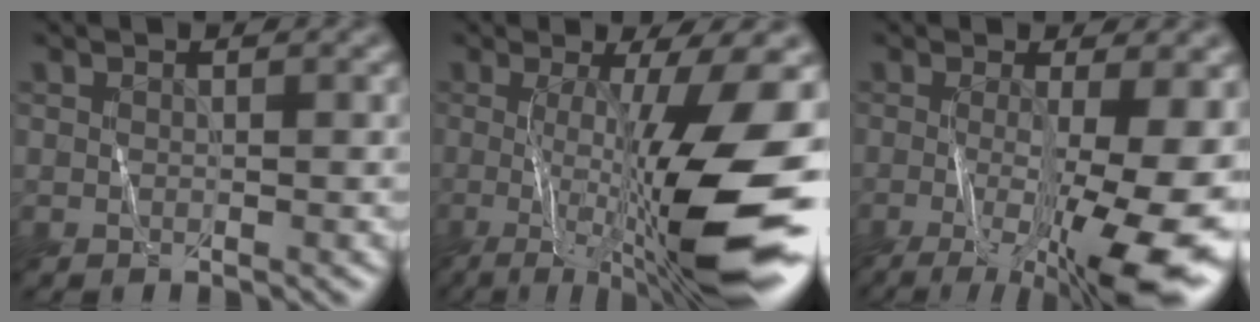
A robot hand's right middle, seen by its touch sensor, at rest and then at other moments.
{"total": 11.9, "force": [-1.5, 2.6, 11.5], "torque": [-0.189, -0.019, -0.019]}
{"total": 12.9, "force": [-2.8, 3.6, 12.1], "torque": [-0.173, -0.020, -0.028]}